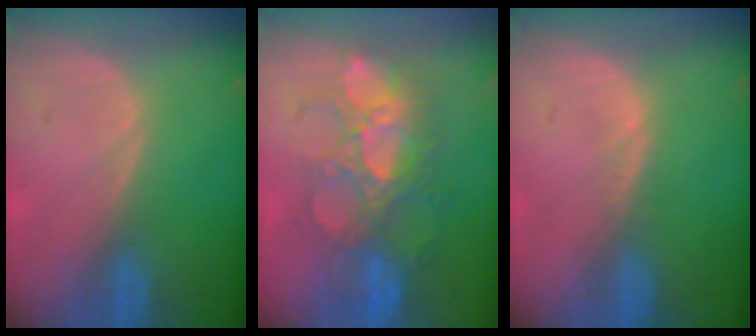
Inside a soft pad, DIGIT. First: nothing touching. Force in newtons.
{"total": 9.7, "press": 9.3, "slide": 2.6}
{"total": 0.7, "press": 0.6, "slide": 0.3}